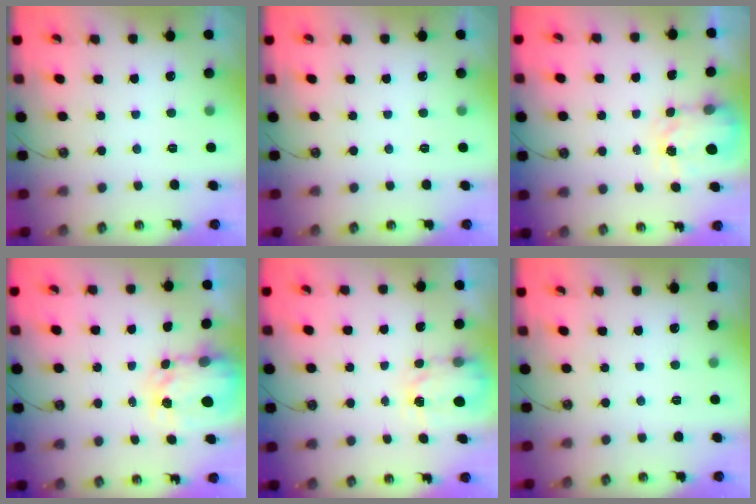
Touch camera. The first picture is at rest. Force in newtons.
{"total": 0.0}
{"total": 3.9, "press": 3.9, "slide": 0.5}
{"total": 4.6, "press": 4.5, "slide": 0.4}
{"total": 3.8, "press": 3.8, "slide": 0.1}
{"total": 0.0}